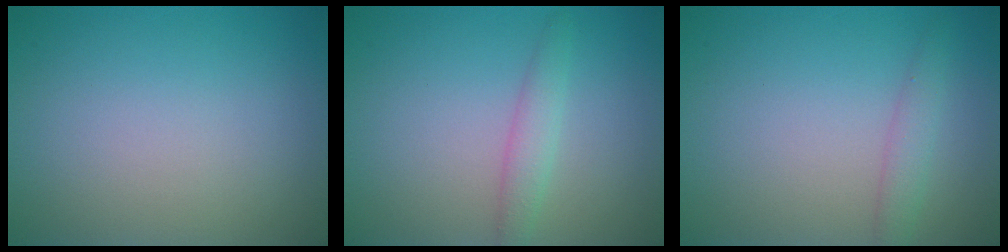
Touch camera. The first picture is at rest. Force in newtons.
{"total": 1.8, "press": 1.8, "slide": 0.1}
{"total": 1.7, "press": 1.7, "slide": 0.0}